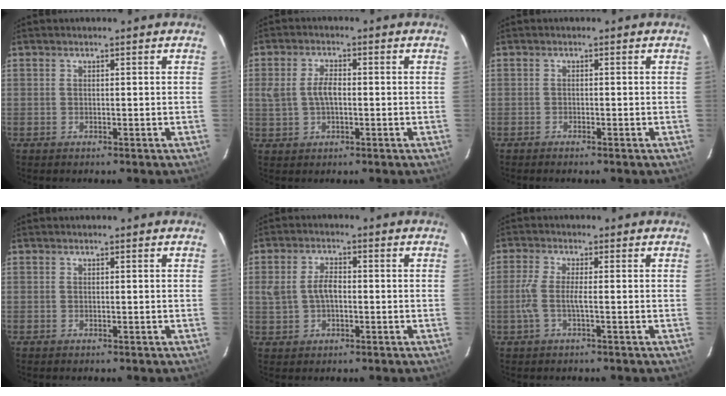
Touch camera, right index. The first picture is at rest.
{"total": 4.8, "force": [-0.1, 2.7, 4.0], "torque": [-0.081, 0.006, 0.005]}
{"total": 0.8, "force": [-0.7, 0.0, 0.3], "torque": [-0.007, -0.001, -0.013]}
{"total": 0.0}
{"total": 5.2, "force": [-0.3, 3.3, 4.0], "torque": [-0.083, 0.009, 0.002]}
{"total": 4.0, "force": [-1.0, 0.3, 3.8], "torque": [-0.092, 0.000, -0.021]}